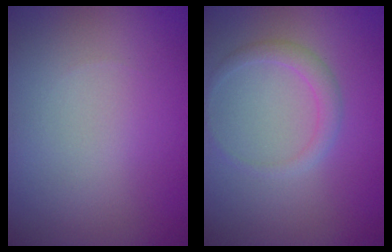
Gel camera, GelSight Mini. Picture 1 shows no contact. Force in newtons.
{"total": 1.6, "press": 1.6, "slide": 0.1}